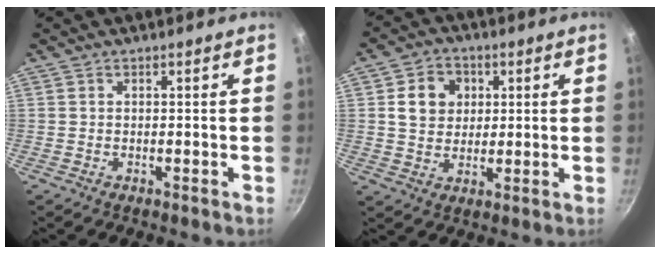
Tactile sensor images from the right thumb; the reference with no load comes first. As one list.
[{"total": 8.4, "force": [1.9, 7.1, 4.0], "torque": [-0.039, 0.006, 0.028]}]